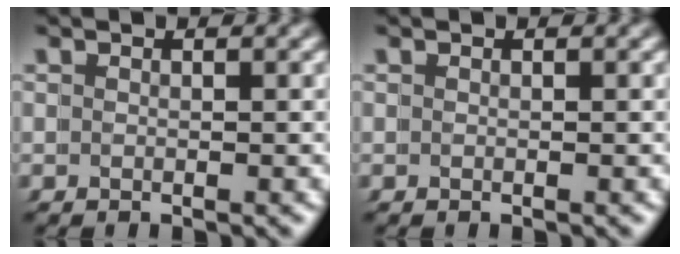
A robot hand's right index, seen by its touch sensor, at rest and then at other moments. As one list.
[{"total": 0.0}]